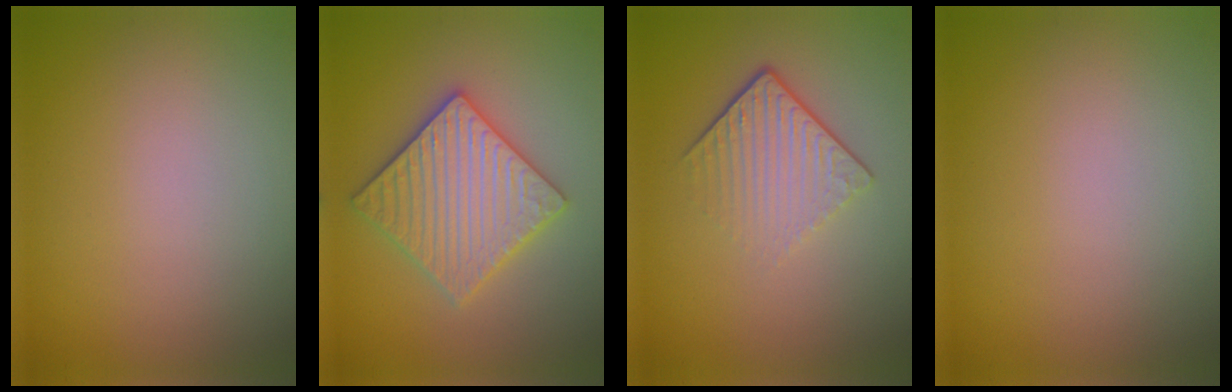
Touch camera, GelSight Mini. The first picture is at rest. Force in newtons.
{"total": 5.9, "press": 5.8, "slide": 1.1}
{"total": 4.2, "press": 2.7, "slide": 3.3}
{"total": 0.0}